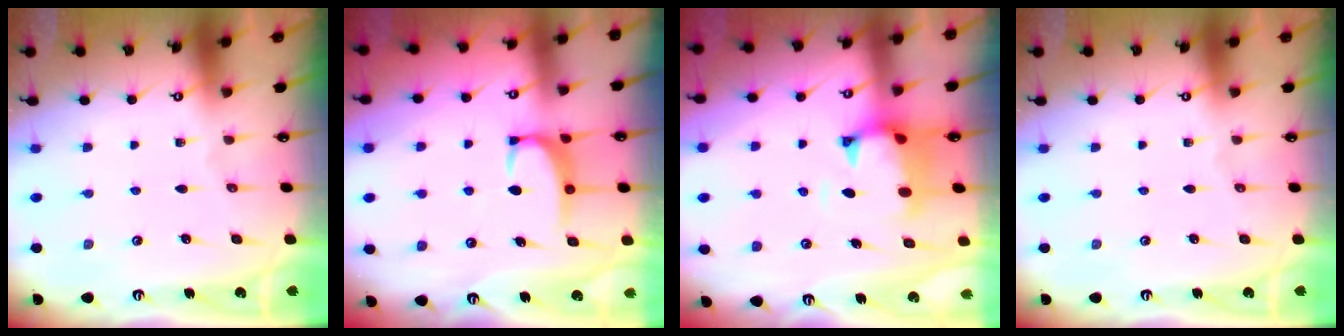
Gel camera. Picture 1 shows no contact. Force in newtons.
{"total": 3.8, "press": 3.8, "slide": 0.5}
{"total": 1.3, "press": 0.1, "slide": 1.2}
{"total": 0.0}